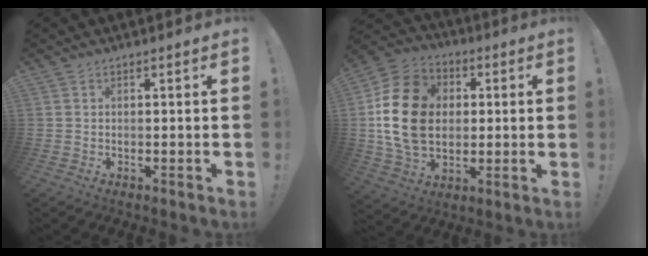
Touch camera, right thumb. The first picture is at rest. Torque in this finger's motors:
{"motor_torque": [1.94, 3.02, 1.86, -0.36, 0.60]}